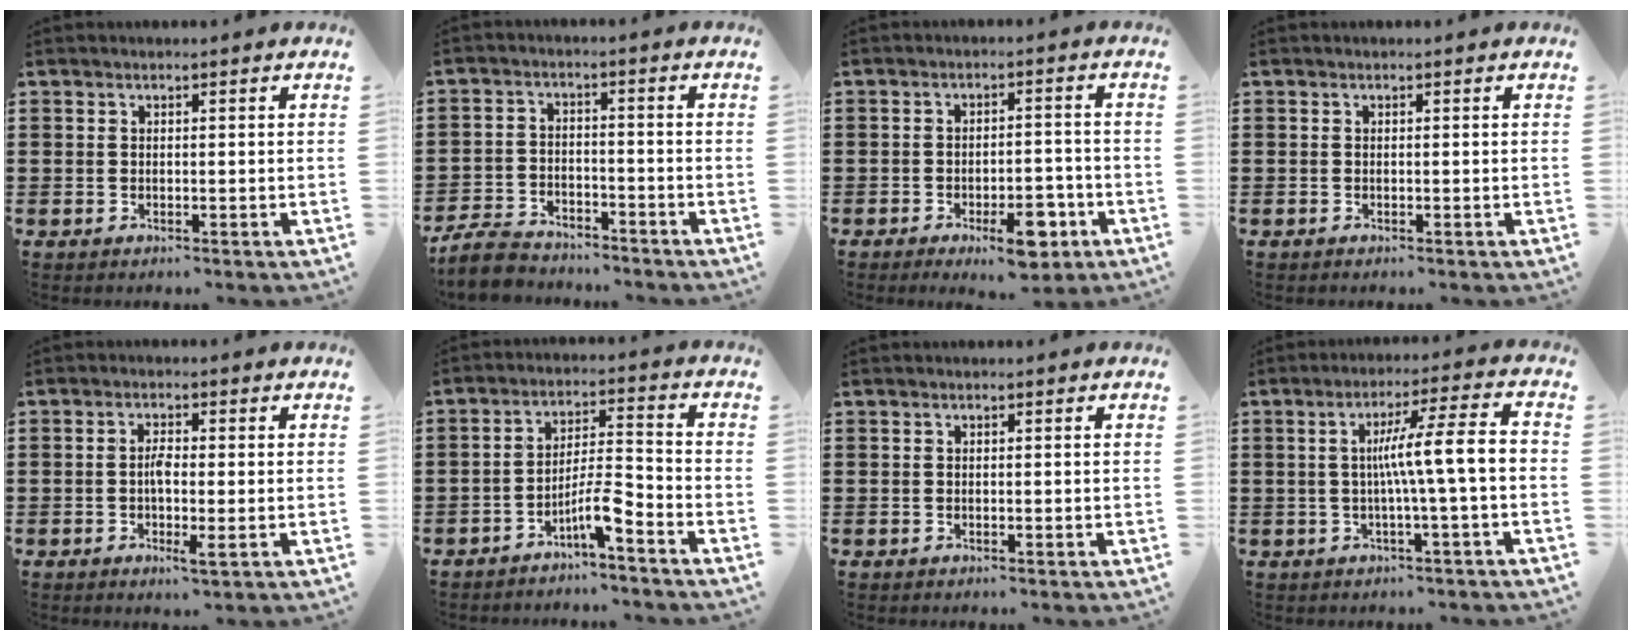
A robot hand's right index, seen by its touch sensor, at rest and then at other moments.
{"total": 5.7, "force": [-5.4, 1.3, 1.3], "torque": [-0.047, 0.002, -0.111]}
{"total": 6.5, "force": [-3.7, 2.3, 4.8], "torque": [-0.069, 0.008, -0.056]}
{"total": 0.0}
{"total": 3.3, "force": [-0.4, 0.8, 3.2], "torque": [-0.066, -0.002, -0.010]}
{"total": 6.6, "force": [-4.5, 0.6, 4.8], "torque": [-0.095, -0.001, -0.087]}
{"total": 0.0}
{"total": 8.3, "force": [-0.6, -0.3, 8.3], "torque": [-0.151, 0.001, -0.018]}